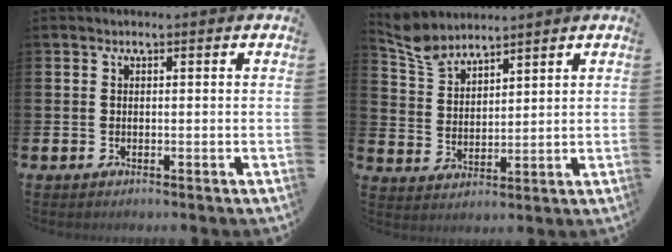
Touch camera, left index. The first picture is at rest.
{"total": 5.6, "force": [5.4, 1.2, 0.9], "torque": [-0.045, -0.021, 0.103]}